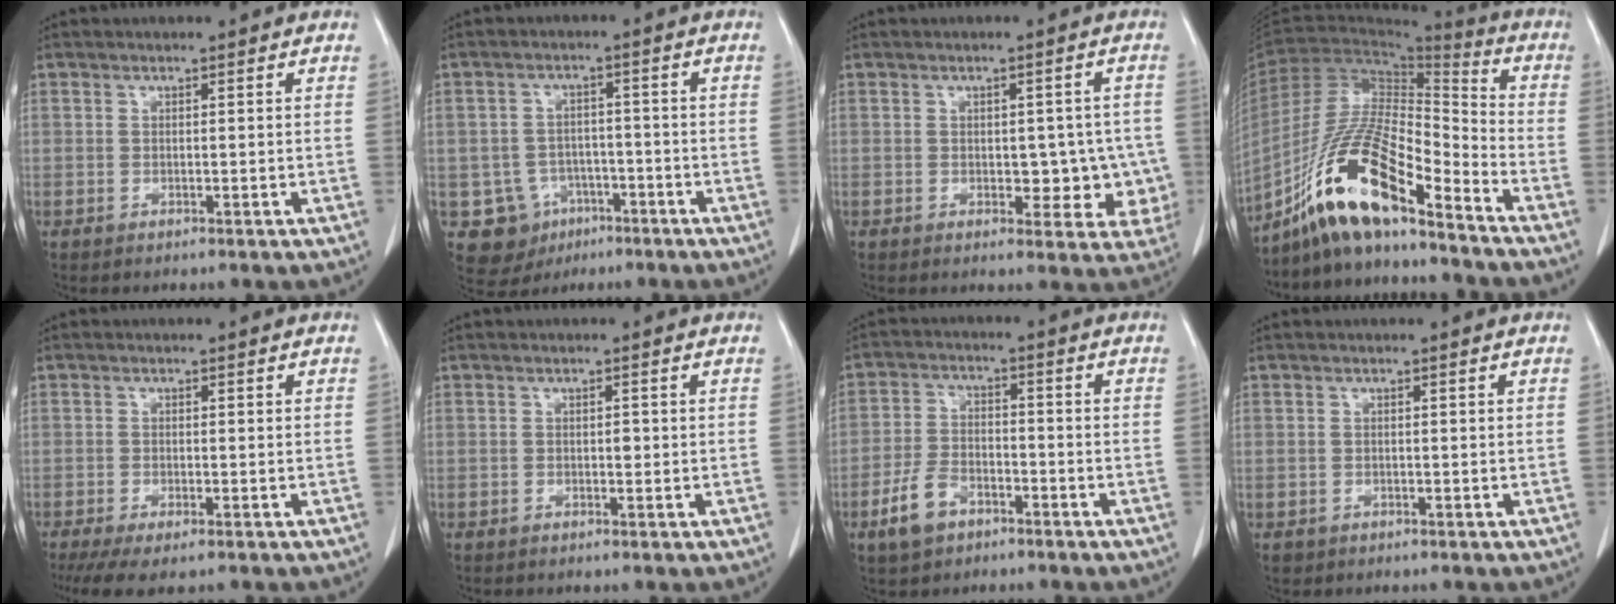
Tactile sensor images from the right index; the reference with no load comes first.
{"total": 7.9, "force": [-3.2, 7.1, 1.3], "torque": [-0.027, 0.010, -0.038]}
{"total": 6.6, "force": [-1.0, 3.8, 5.2], "torque": [-0.038, 0.014, -0.007]}
{"total": 16.3, "force": [-11.7, 2.6, 11.0], "torque": [-0.208, 0.003, -0.214]}
{"total": 6.3, "force": [-4.4, 1.6, 4.1], "torque": [-0.062, -0.014, -0.072]}
{"total": 0.7, "force": [-0.1, 0.4, 0.6], "torque": [-0.007, 0.002, -0.003]}
{"total": 6.7, "force": [-4.0, 3.8, 3.8], "torque": [-0.090, 0.005, -0.071]}
{"total": 1.0, "force": [-0.5, 0.8, 0.1], "torque": [-0.008, 0.003, -0.006]}